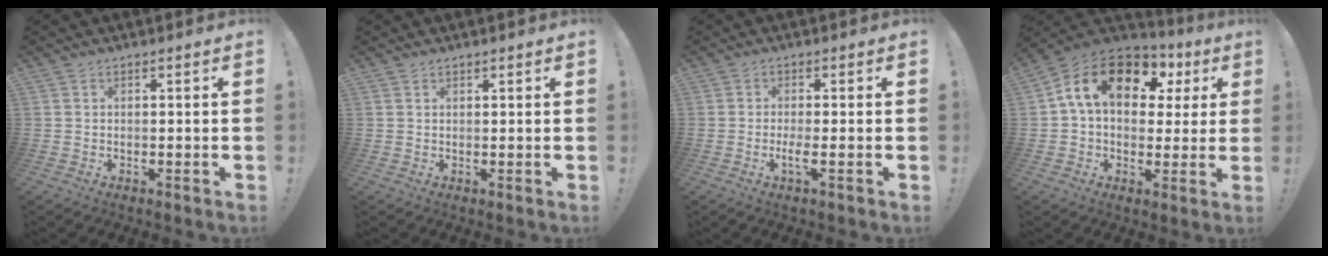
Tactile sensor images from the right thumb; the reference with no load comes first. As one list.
[{"total": 0.9, "force": [0.8, 0.3, 0.2], "torque": [-0.004, 0.000, 0.016]}, {"total": 3.5, "force": [-0.7, -0.4, 3.4], "torque": [-0.062, -0.018, -0.012]}, {"total": 17.0, "force": [5.9, 10.9, 11.6], "torque": [-0.192, -0.005, 0.105]}]